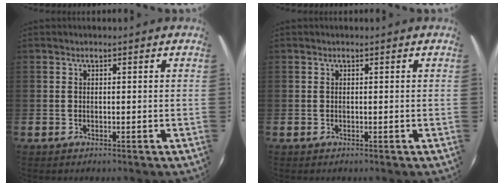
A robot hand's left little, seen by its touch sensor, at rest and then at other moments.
{"total": 0.0}